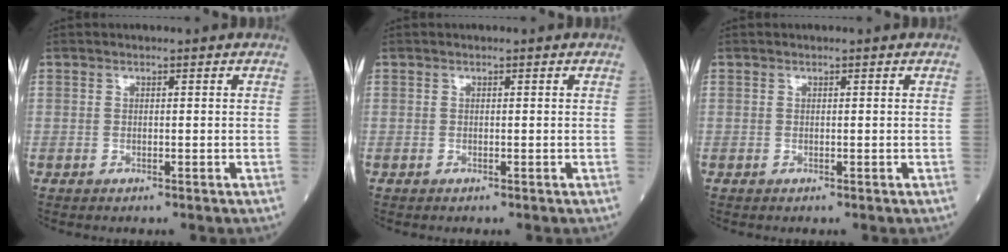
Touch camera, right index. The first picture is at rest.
{"total": 0.0}
{"total": 0.0}